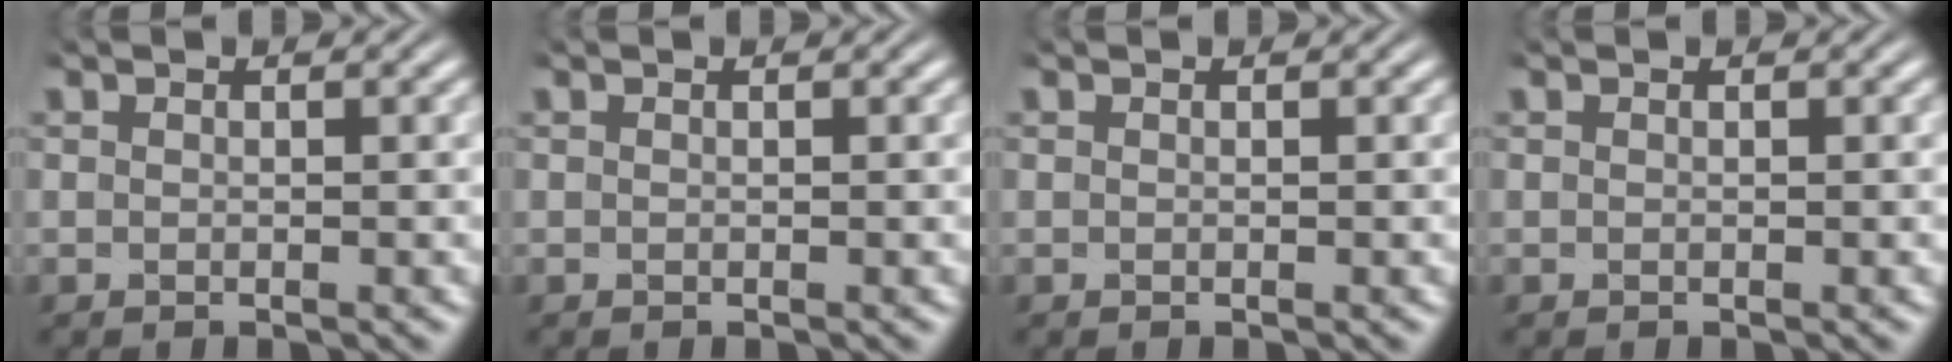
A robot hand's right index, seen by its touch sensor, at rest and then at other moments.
{"total": 0.0}
{"total": 0.0}
{"total": 0.0}